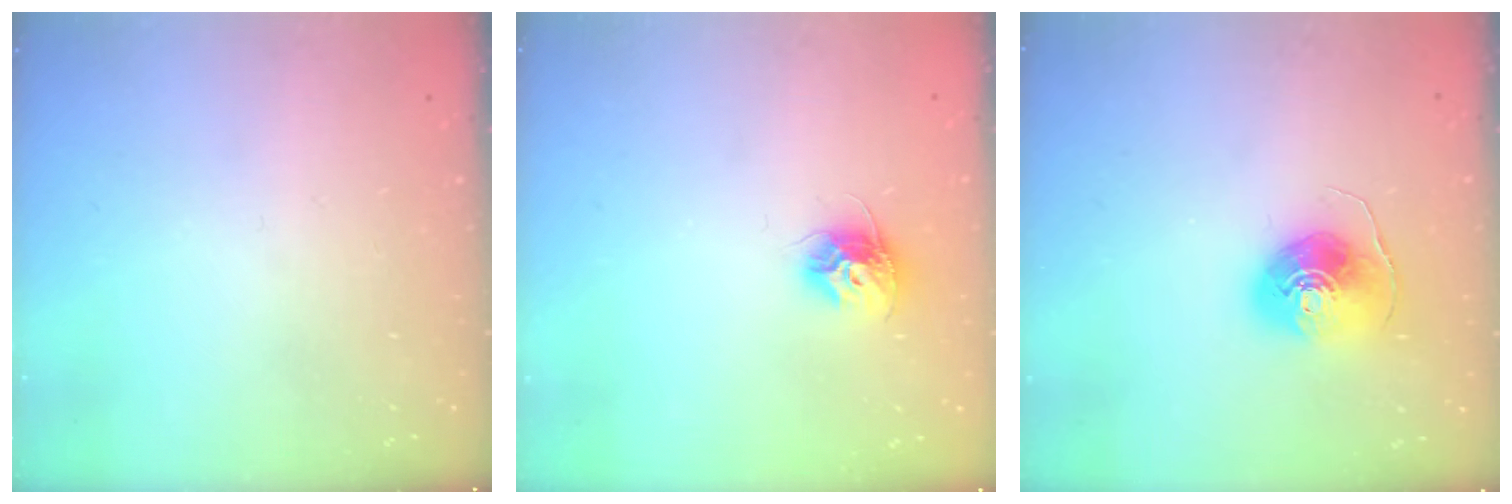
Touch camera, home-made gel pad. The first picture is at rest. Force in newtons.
{"total": 9.4, "press": 9.4, "slide": 0.2}
{"total": 8.3, "press": 8.3, "slide": 0.6}